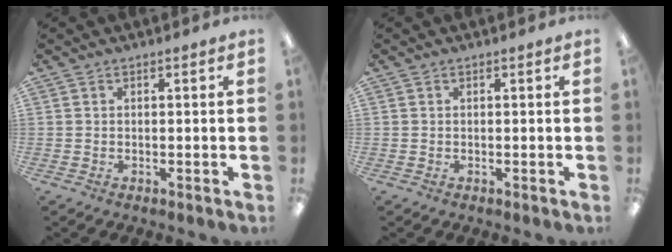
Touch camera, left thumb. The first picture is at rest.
{"total": 0.0}